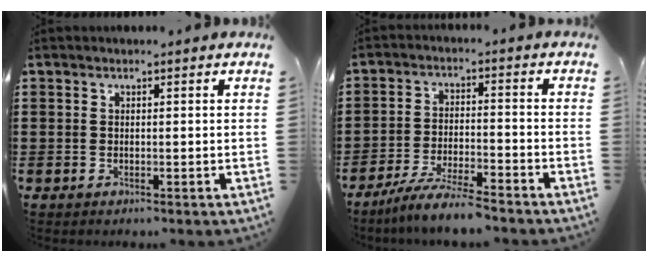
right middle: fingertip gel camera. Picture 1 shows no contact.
{"total": 6.5, "force": [-6.0, 0.0, 2.7], "torque": [-0.060, -0.010, -0.114]}